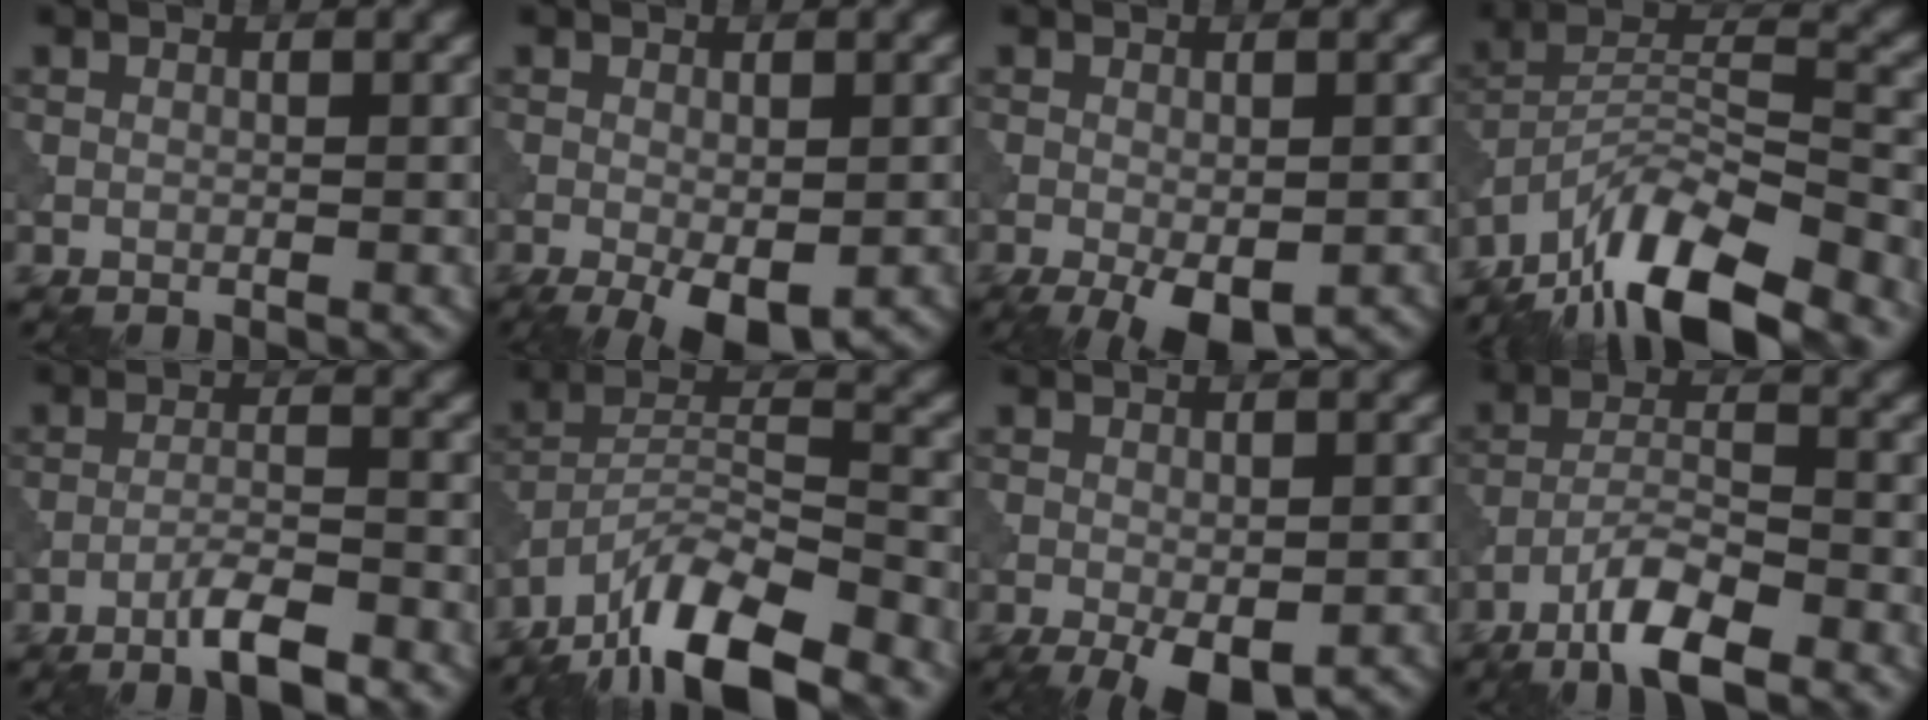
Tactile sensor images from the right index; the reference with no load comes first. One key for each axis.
{"total": 5.1, "fx": -2.1, "fy": 2.0, "fz": 4.1, "tx": -0.062, "ty": -0.009, "tz": -0.027}
{"total": 5.8, "fx": -2.7, "fy": 2.4, "fz": 4.5, "tx": -0.067, "ty": -0.013, "tz": -0.033}
{"total": 13.0, "fx": -10.2, "fy": 3.7, "fz": 7.2, "tx": -0.136, "ty": 0.013, "tz": -0.183}
{"total": 3.8, "fx": -2.6, "fy": 0.4, "fz": 2.7, "tx": -0.050, "ty": 0.008, "tz": -0.054}
{"total": 11.6, "fx": -9.0, "fy": 3.2, "fz": 6.5, "tx": -0.112, "ty": 0.009, "tz": -0.167}
{"total": 5.7, "fx": -2.8, "fy": 2.3, "fz": 4.4, "tx": -0.066, "ty": -0.012, "tz": -0.033}
{"total": 5.7, "fx": -3.9, "fy": 1.3, "fz": 4.0, "tx": -0.071, "ty": 0.004, "tz": -0.080}